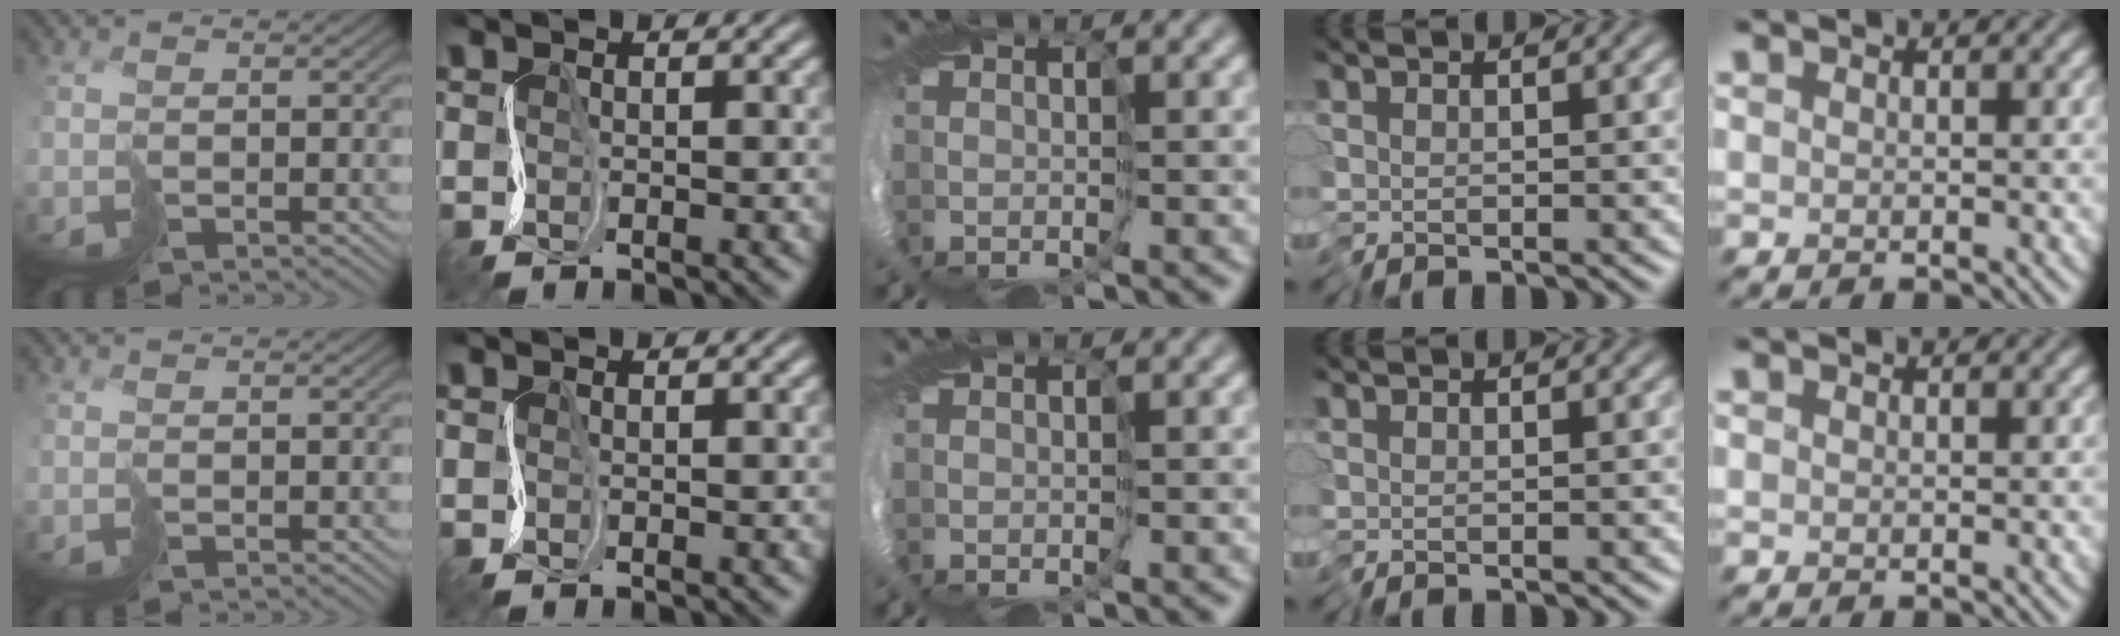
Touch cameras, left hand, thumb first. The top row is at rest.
{}